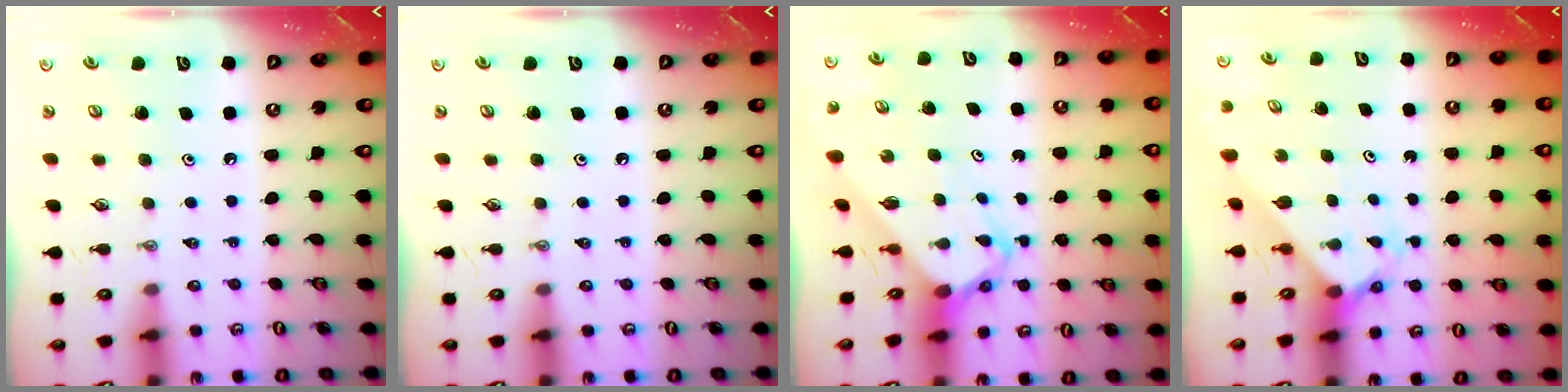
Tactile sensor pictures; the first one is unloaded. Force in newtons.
{"total": 0.0}
{"total": 4.9, "press": 4.9, "slide": 0.6}
{"total": 2.2, "press": 2.2, "slide": 0.2}